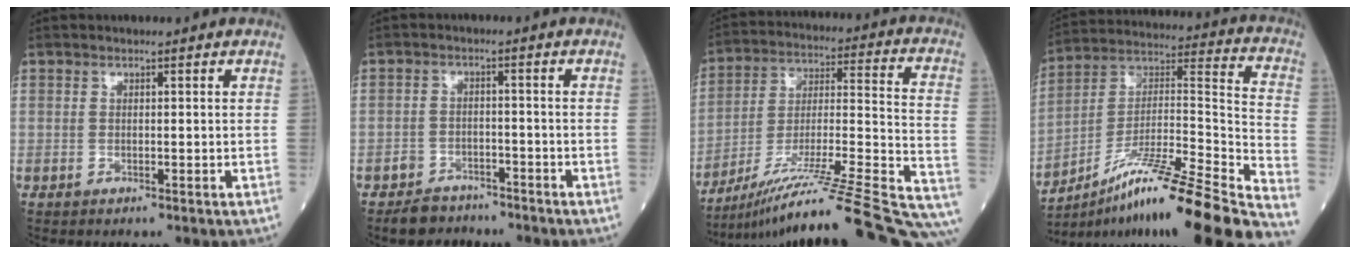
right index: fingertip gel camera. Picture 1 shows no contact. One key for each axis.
{"total": 4.5, "fx": -3.8, "fy": 2.4, "fz": 0.4, "tx": -0.010, "ty": 0.004, "tz": -0.064}
{"total": 29.2, "fx": -24.1, "fy": -0.2, "fz": 16.6, "tx": -0.175, "ty": -0.015, "tz": -0.364}
{"total": 27.5, "fx": -20.8, "fy": 0.1, "fz": 18.0, "tx": -0.217, "ty": 0.001, "tz": -0.342}